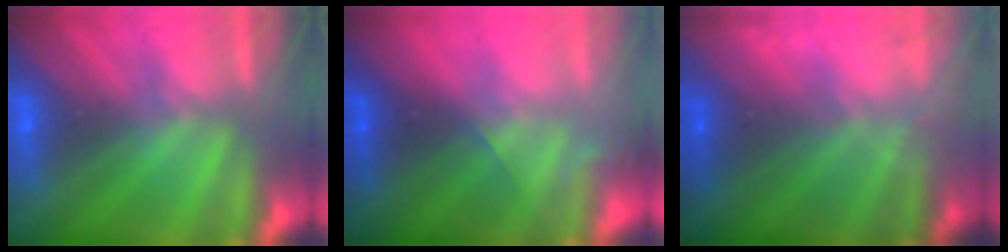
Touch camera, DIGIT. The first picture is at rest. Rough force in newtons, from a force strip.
{"total": 1.8}
{"total": 5.6}